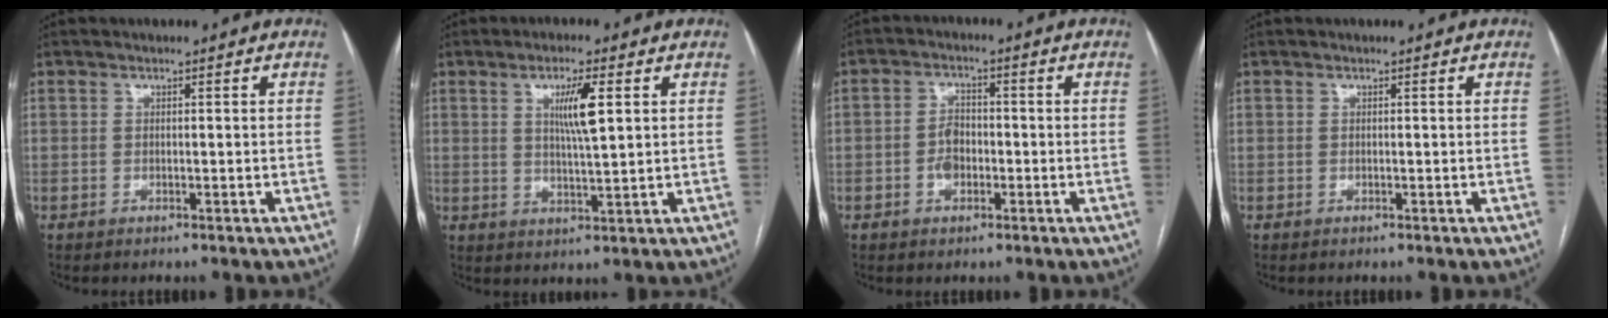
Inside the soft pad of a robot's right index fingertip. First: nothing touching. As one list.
[{"total": 6.0, "force": [1.9, 0.4, 5.7], "torque": [-0.103, -0.003, 0.035]}, {"total": 3.7, "force": [-1.0, 2.5, 2.5], "torque": [-0.049, 0.008, -0.019]}, {"total": 0.0}]